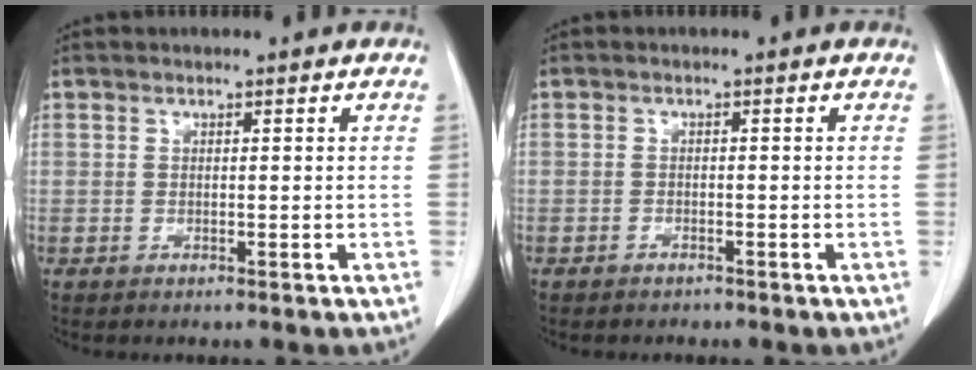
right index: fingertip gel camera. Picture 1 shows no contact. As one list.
[{"total": 1.2, "force": [-1.0, 0.6, 0.0], "torque": [-0.006, 0.001, -0.016]}]